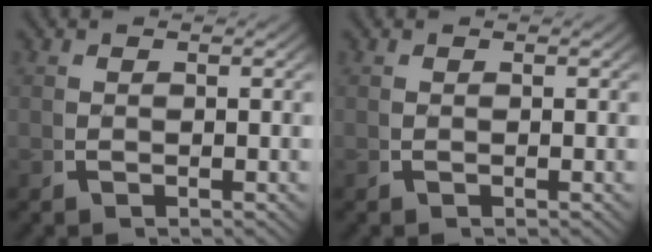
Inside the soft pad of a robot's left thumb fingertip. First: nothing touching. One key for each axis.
{"total": 0.0}